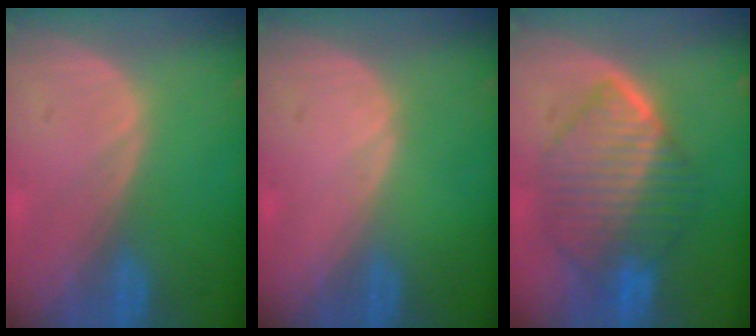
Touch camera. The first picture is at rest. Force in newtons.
{"total": 0.0}
{"total": 10.0, "press": 9.9, "slide": 0.8}